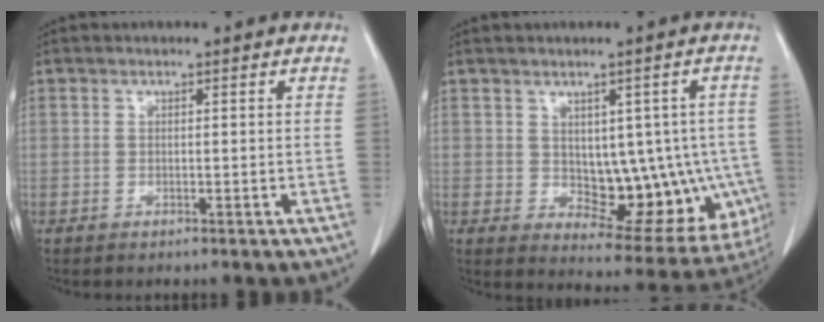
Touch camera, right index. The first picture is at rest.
{"total": 13.8, "force": [-1.0, 7.4, 11.5], "torque": [-0.124, 0.009, 0.010]}